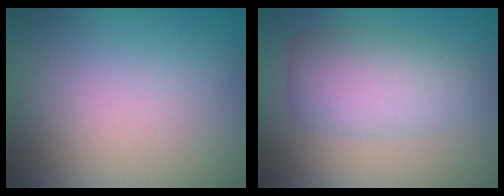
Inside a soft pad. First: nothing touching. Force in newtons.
{"total": 5.0, "press": 5.0, "slide": 0.1}